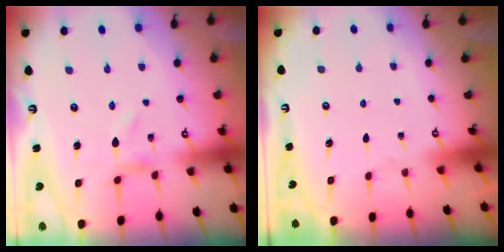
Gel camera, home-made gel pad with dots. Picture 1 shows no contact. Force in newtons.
{"total": 0.0}